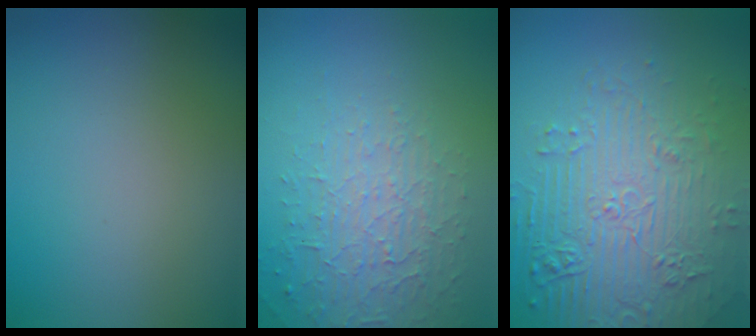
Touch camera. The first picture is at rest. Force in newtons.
{"total": 3.9, "press": 3.0, "slide": 2.6}
{"total": 7.3, "press": 5.4, "slide": 4.8}